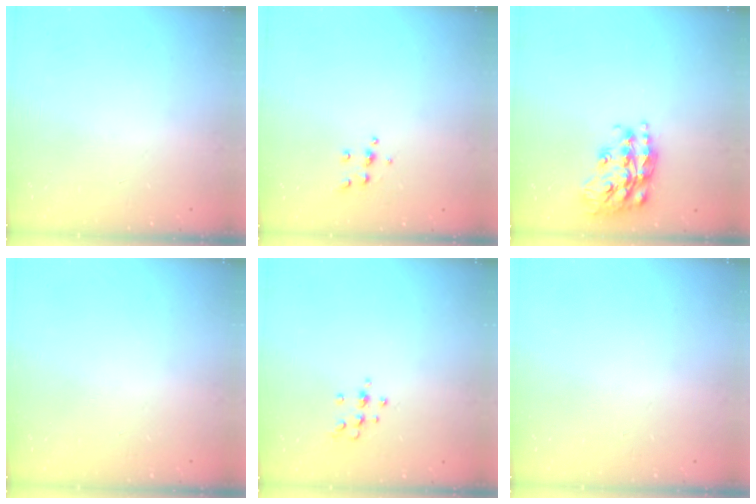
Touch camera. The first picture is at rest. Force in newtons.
{"total": 5.3, "press": 5.2, "slide": 0.5}
{"total": 18.2, "press": 18.2, "slide": 1.2}
{"total": 0.0}
{"total": 7.1, "press": 7.0, "slide": 1.3}
{"total": 0.0}